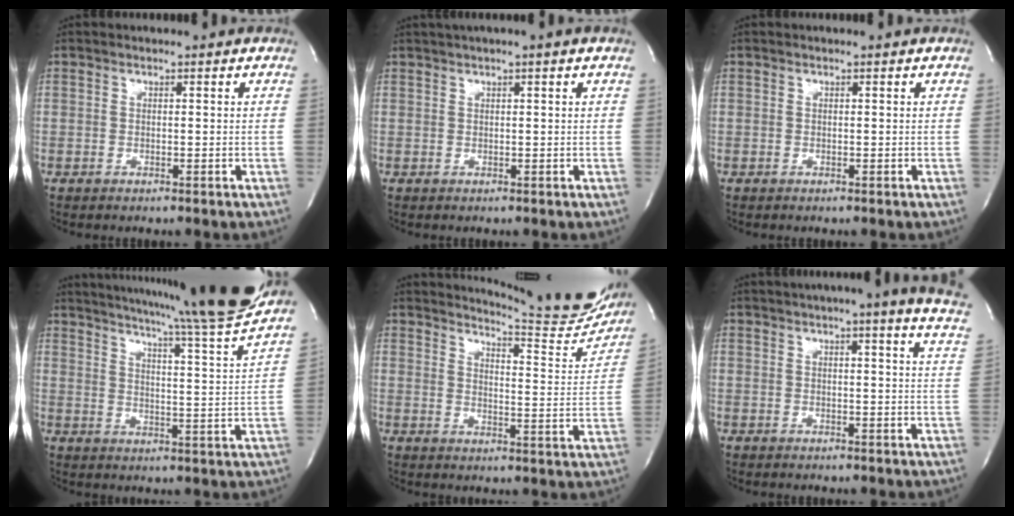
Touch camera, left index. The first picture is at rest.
{"total": 2.7, "force": [1.8, -0.5, 1.9], "torque": [-0.035, 0.017, 0.033]}
{"total": 0.0}
{"total": 20.1, "force": [17.8, -2.0, 9.0], "torque": [-0.149, -0.056, 0.236]}
{"total": 15.8, "force": [15.3, 0.8, 4.0], "torque": [-0.057, -0.085, 0.177]}
{"total": 15.1, "force": [12.4, -0.6, 8.6], "torque": [-0.121, -0.024, 0.131]}